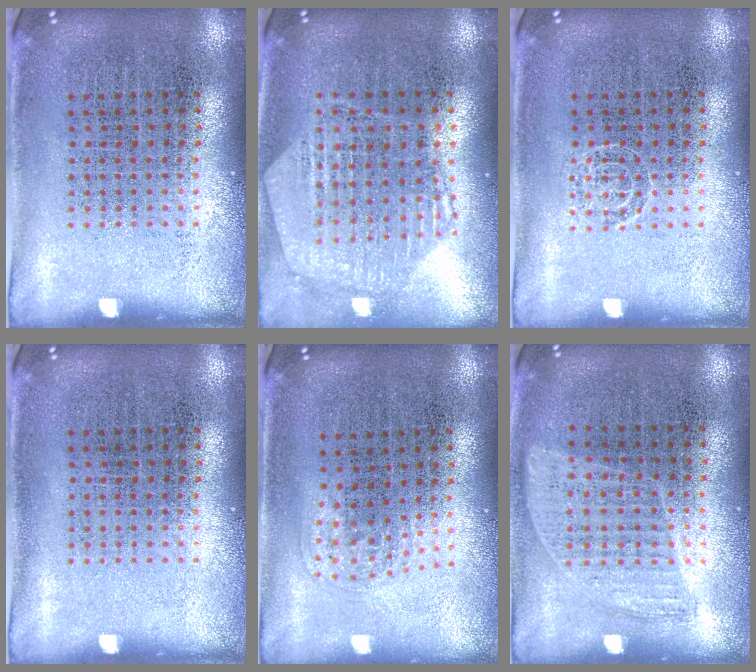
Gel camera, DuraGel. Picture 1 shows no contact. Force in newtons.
{"total": 1.2, "press": 1.2, "slide": 0.2}
{"total": 1.0, "press": 1.0, "slide": 0.1}
{"total": 0.0}
{"total": 1.0, "press": 0.6, "slide": 0.8}
{"total": 0.9, "press": 0.8, "slide": 0.5}